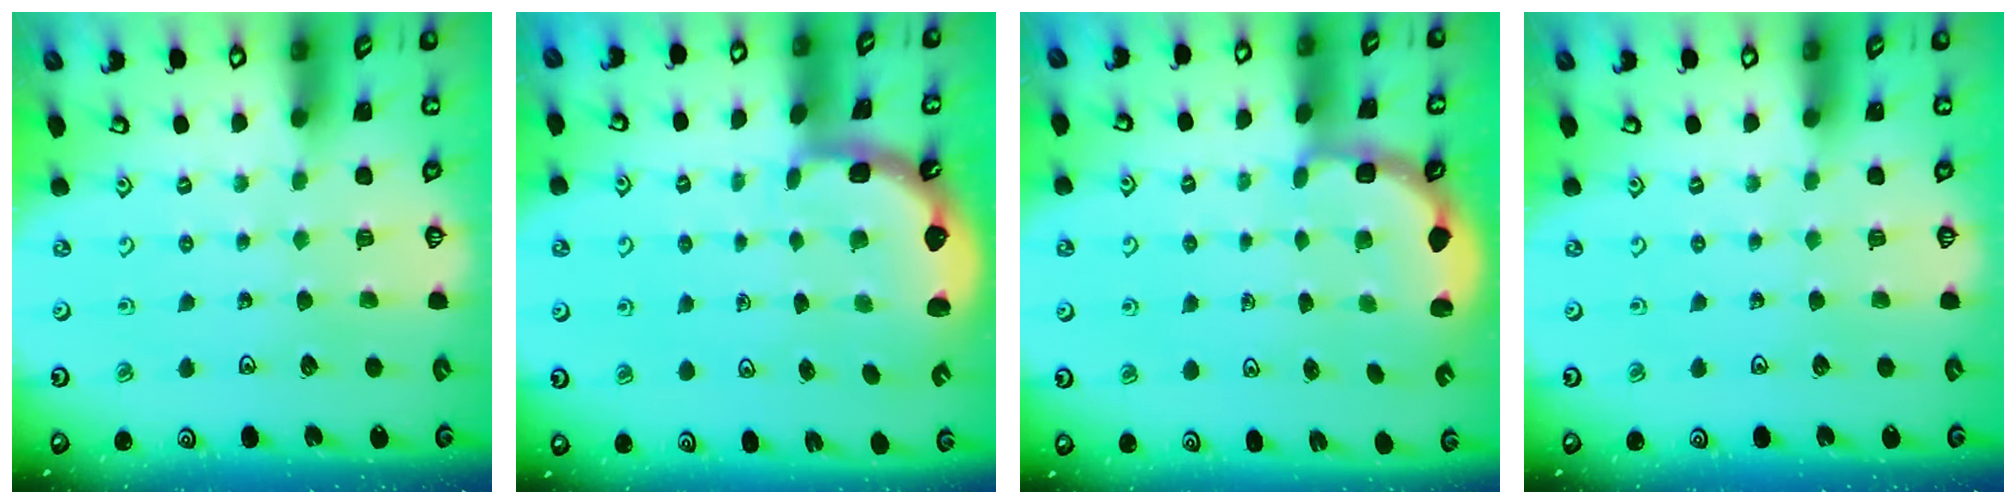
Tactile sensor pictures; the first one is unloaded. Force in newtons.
{"total": 2.5, "press": 1.7, "slide": 1.8}
{"total": 3.2, "press": 2.5, "slide": 2.1}
{"total": 0.0}